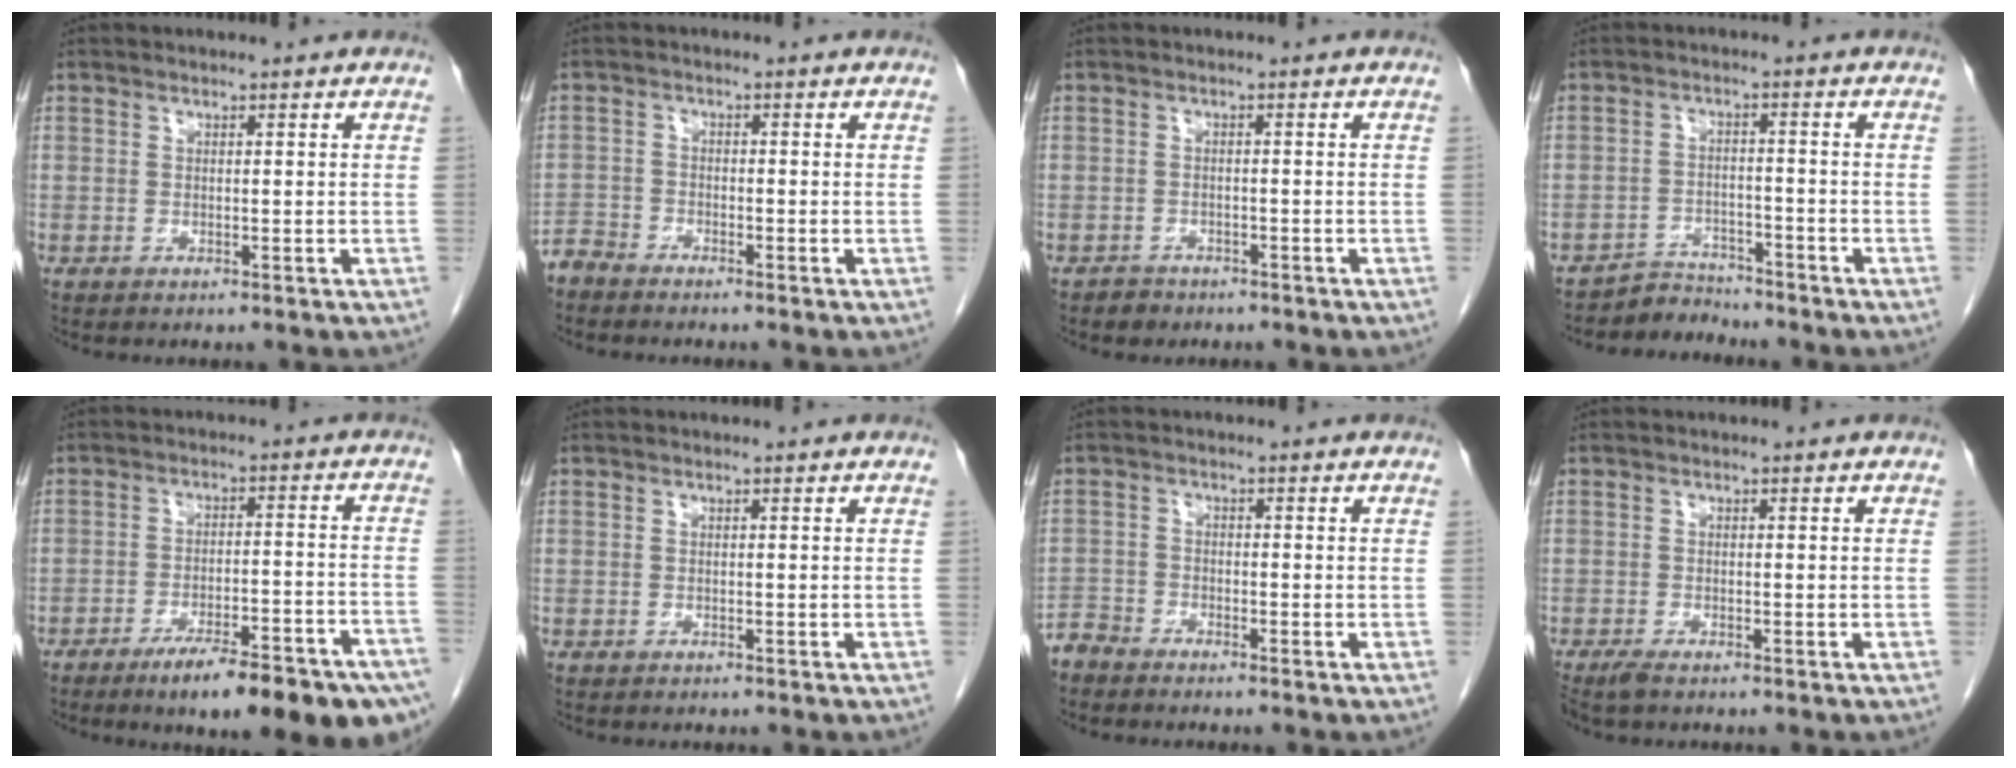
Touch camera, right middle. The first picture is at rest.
{"total": 2.8, "force": [-2.8, 0.5, 0.0], "torque": [0.006, -0.007, -0.056]}
{"total": 1.8, "force": [-1.4, 1.2, 0.0], "torque": [-0.008, 0.005, -0.018]}
{"total": 3.9, "force": [-3.6, 0.6, -1.2], "torque": [0.023, 0.000, -0.062]}
{"total": 17.6, "force": [-12.5, 2.9, 12.0], "torque": [-0.100, 0.017, -0.179]}
{"total": 0.0}
{"total": 3.0, "force": [-2.9, 0.5, -0.1], "torque": [0.007, -0.007, -0.059]}
{"total": 2.1, "force": [-1.7, 0.5, 1.2], "torque": [-0.025, -0.006, -0.029]}